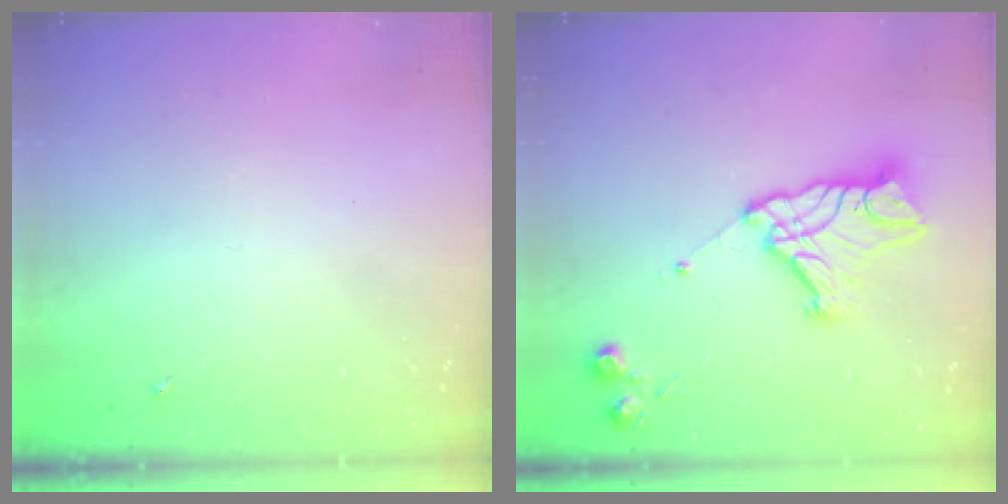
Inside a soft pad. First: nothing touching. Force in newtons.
{"total": 15.7, "press": 15.6, "slide": 1.3}